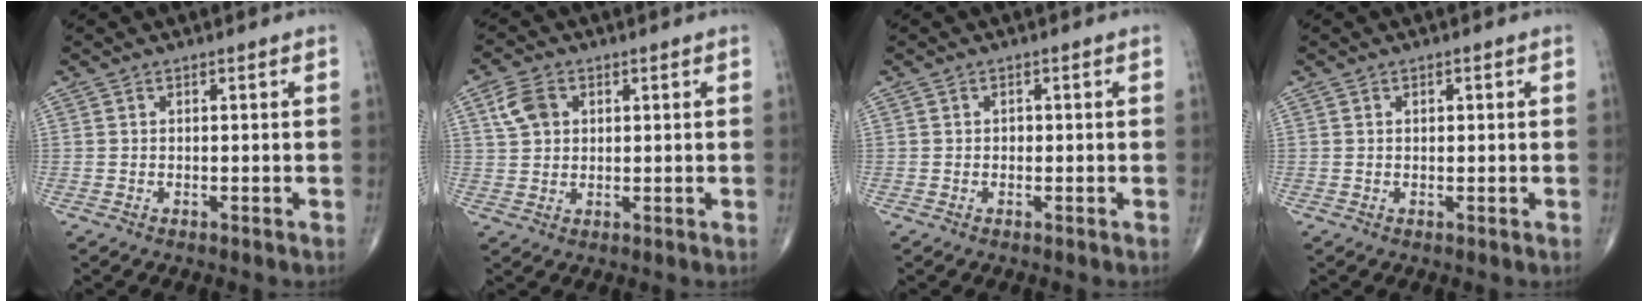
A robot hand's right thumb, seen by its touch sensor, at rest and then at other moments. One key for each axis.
{"total": 5.4, "fx": 1.8, "fy": 3.9, "fz": 3.2, "tx": -0.053, "ty": 0.003, "tz": 0.035}
{"total": 0.7, "fx": -0.1, "fy": 0.6, "fz": 0.3, "tx": 0.000, "ty": 0.002, "tz": -0.002}
{"total": 0.8, "fx": 0.3, "fy": 0.6, "fz": 0.6, "tx": -0.007, "ty": 0.000, "tz": 0.004}